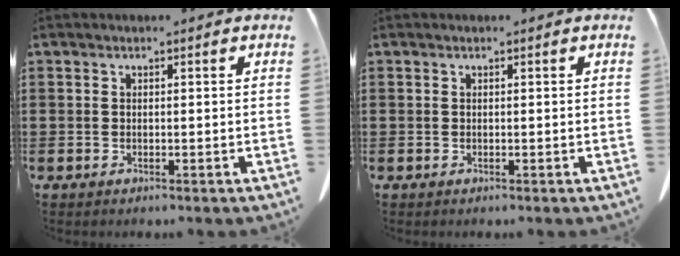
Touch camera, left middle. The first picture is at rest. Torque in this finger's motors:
{"motor_torque": [-0.05, 0.05, 0.00, 0.00]}